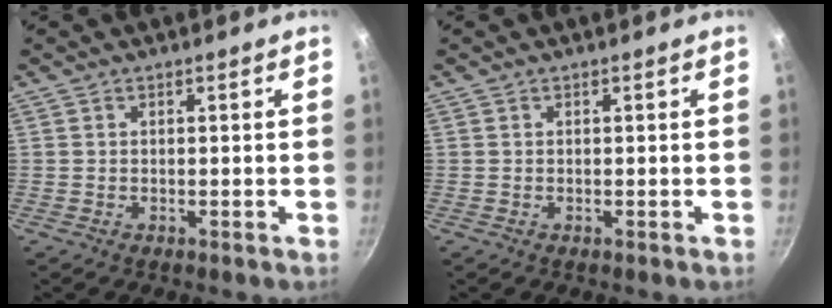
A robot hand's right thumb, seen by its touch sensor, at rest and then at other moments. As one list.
[{"total": 0.0}]